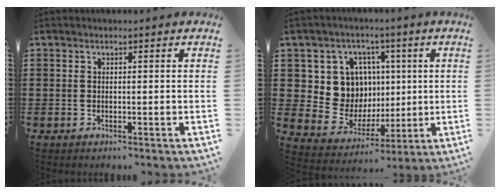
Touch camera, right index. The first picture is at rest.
{"total": 9.8, "force": [2.2, 9.3, 2.4], "torque": [-0.065, -0.017, 0.051]}